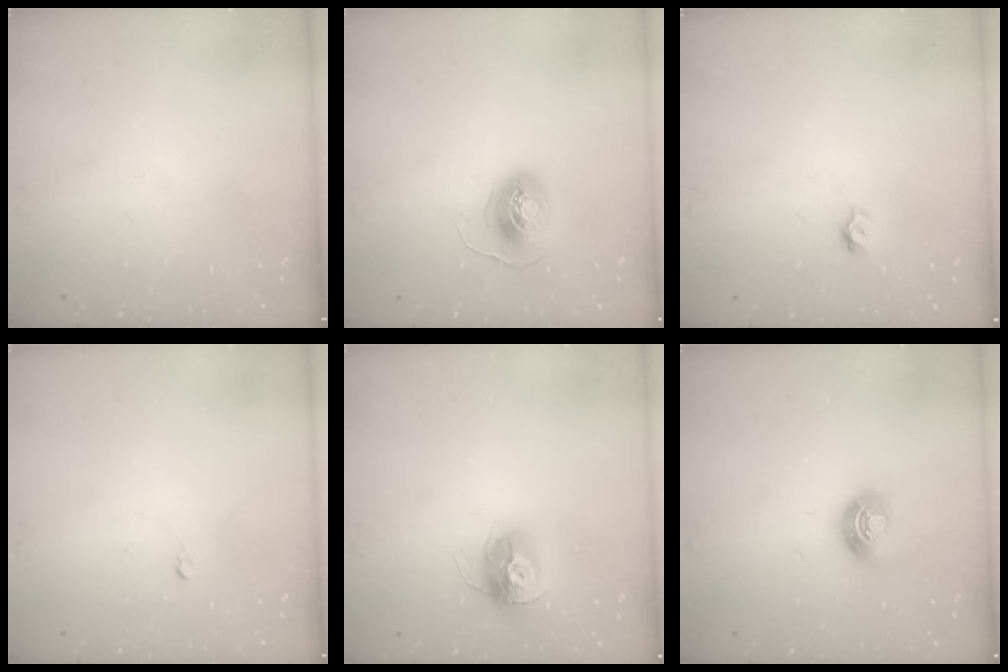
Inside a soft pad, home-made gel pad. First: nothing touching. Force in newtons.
{"total": 7.5, "press": 7.5, "slide": 0.1}
{"total": 4.2, "press": 4.2, "slide": 0.4}
{"total": 2.5, "press": 2.5, "slide": 0.2}
{"total": 14.0, "press": 13.9, "slide": 1.1}
{"total": 8.1, "press": 8.0, "slide": 1.1}